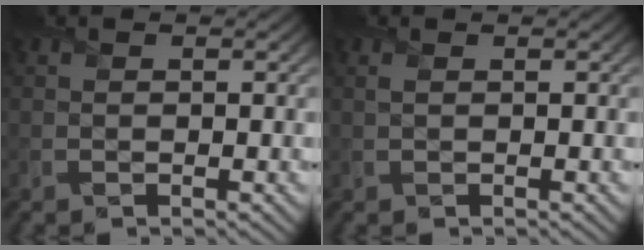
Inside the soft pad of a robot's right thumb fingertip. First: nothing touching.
{"total": 0.6, "force": [0.3, 0.1, 0.4], "torque": [-0.016, 0.003, 0.007]}